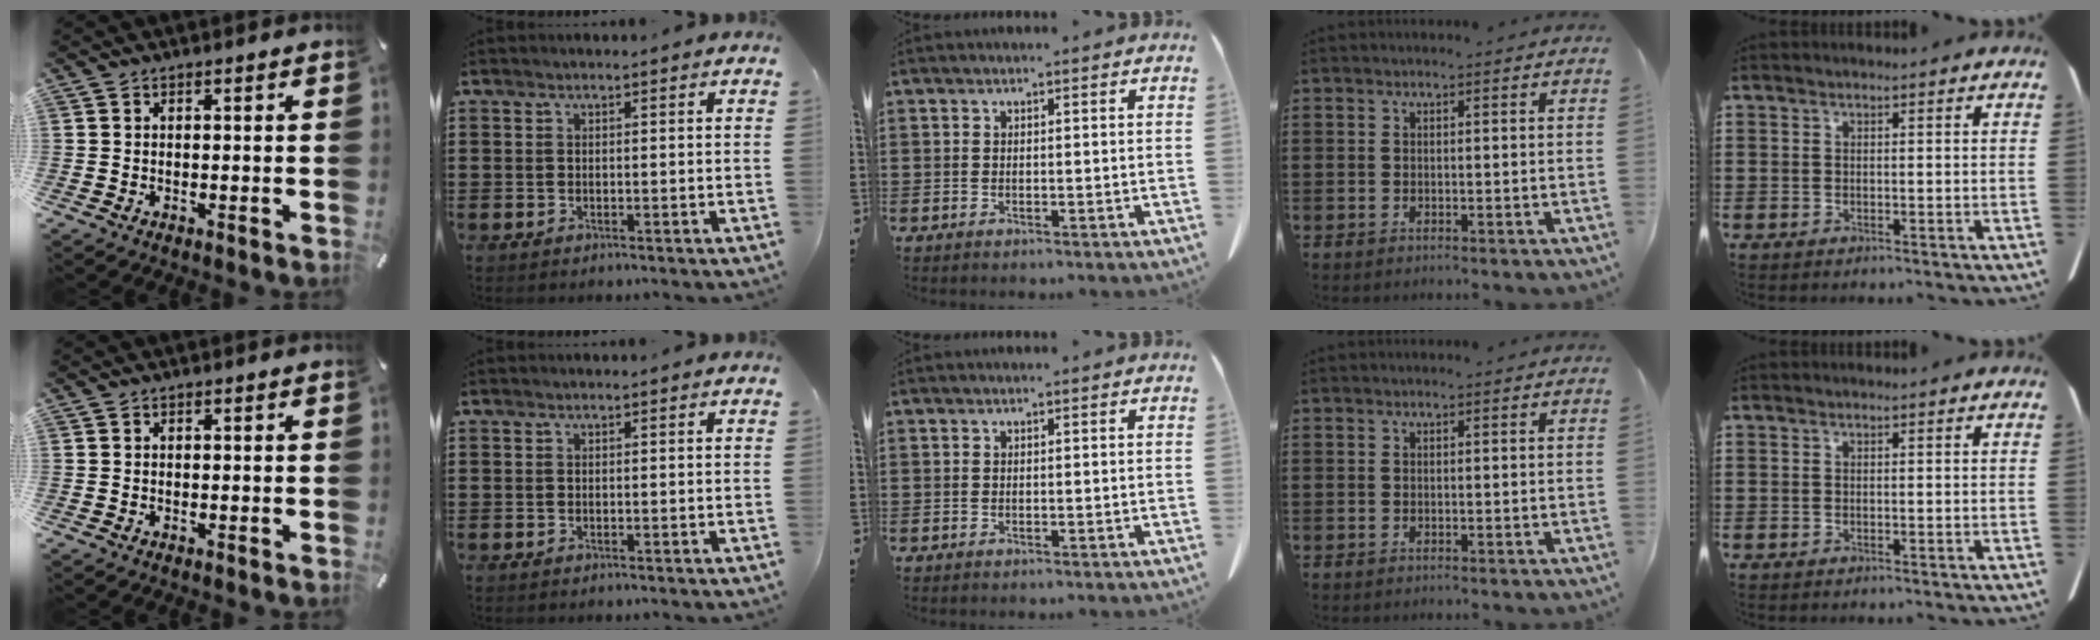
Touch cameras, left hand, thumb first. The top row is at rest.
{}